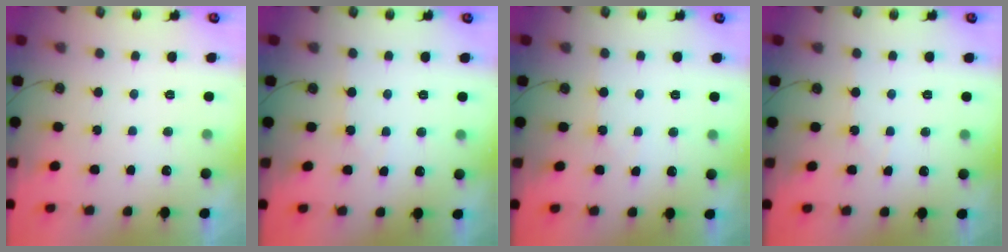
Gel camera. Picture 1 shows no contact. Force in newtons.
{"total": 2.1, "press": 2.0, "slide": 0.5}
{"total": 2.1, "press": 2.0, "slide": 0.5}
{"total": 3.6, "press": 3.5, "slide": 0.6}